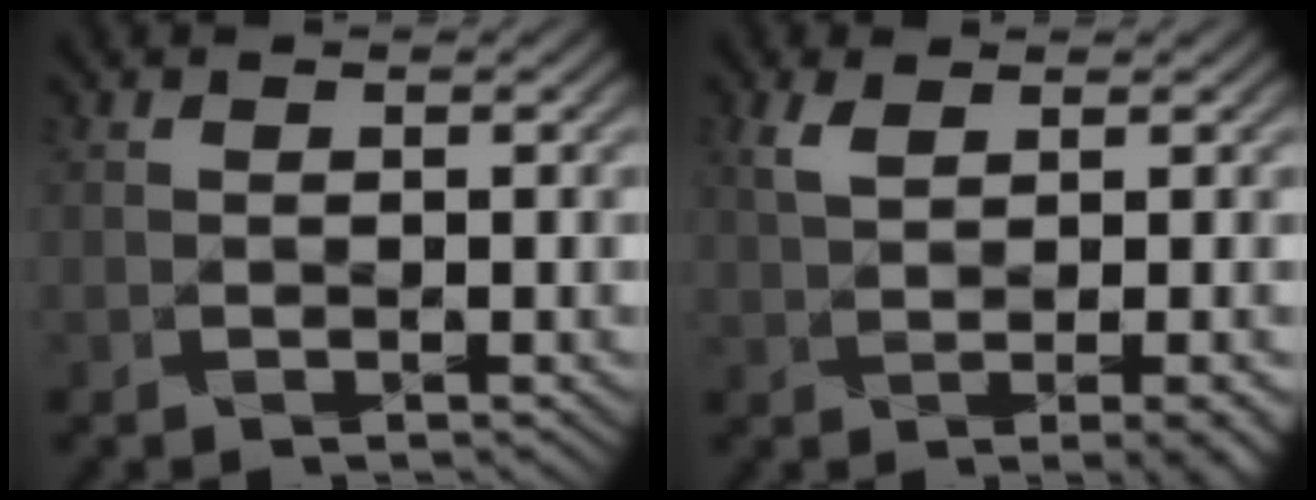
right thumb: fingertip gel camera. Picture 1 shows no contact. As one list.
[{"total": 3.6, "force": [1.1, 0.8, 3.4], "torque": [-0.072, 0.010, 0.025]}]